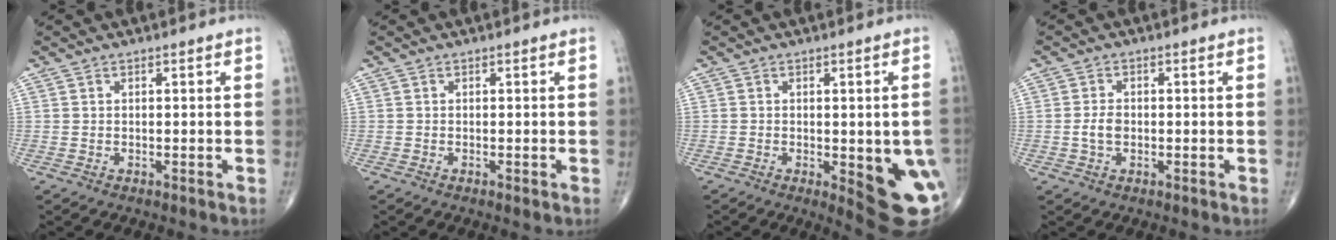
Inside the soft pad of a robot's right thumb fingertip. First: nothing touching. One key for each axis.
{"total": 0.6, "fx": -0.2, "fy": 0.2, "fz": 0.5, "tx": -0.011, "ty": -0.002, "tz": -0.004}
{"total": 13.3, "fx": -3.0, "fy": 4.4, "fz": 12.1, "tx": -0.118, "ty": -0.008, "tz": -0.022}
{"total": 2.9, "fx": -0.5, "fy": 1.8, "fz": 2.2, "tx": -0.044, "ty": 0.006, "tz": -0.011}